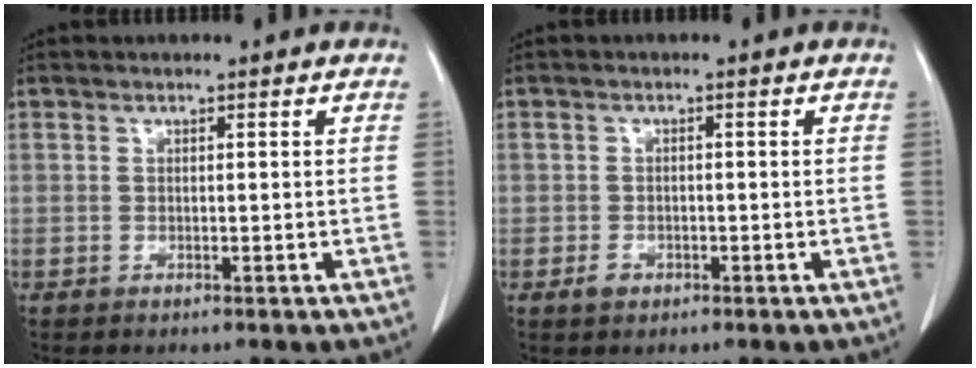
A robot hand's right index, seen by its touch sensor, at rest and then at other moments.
{"total": 1.9, "force": [-0.9, 1.5, 0.6], "torque": [-0.006, 0.005, -0.012]}